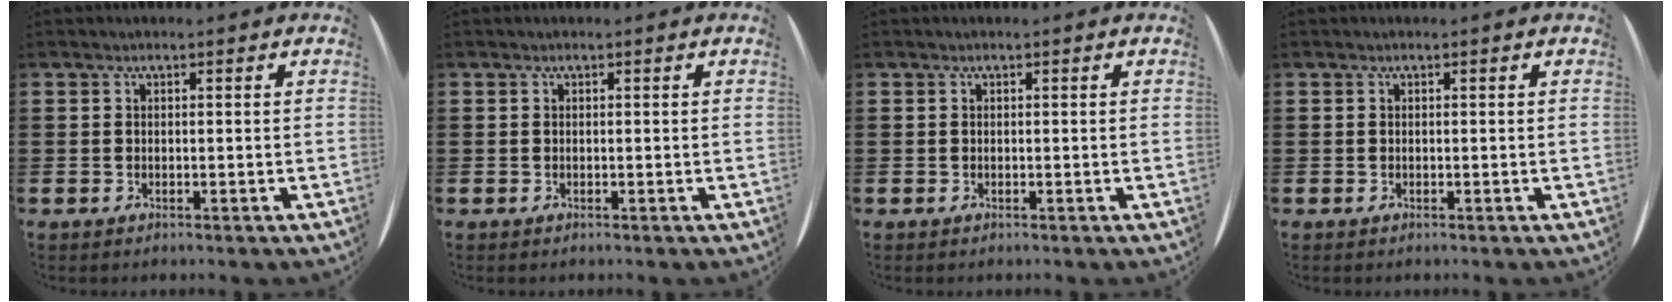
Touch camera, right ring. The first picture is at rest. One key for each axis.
{"total": 0.0}
{"total": 0.0}
{"total": 0.0}